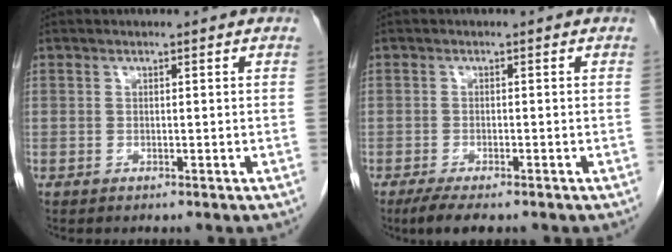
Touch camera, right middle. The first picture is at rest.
{"total": 4.5, "force": [-3.3, 1.0, 2.9], "torque": [-0.051, -0.012, -0.050]}